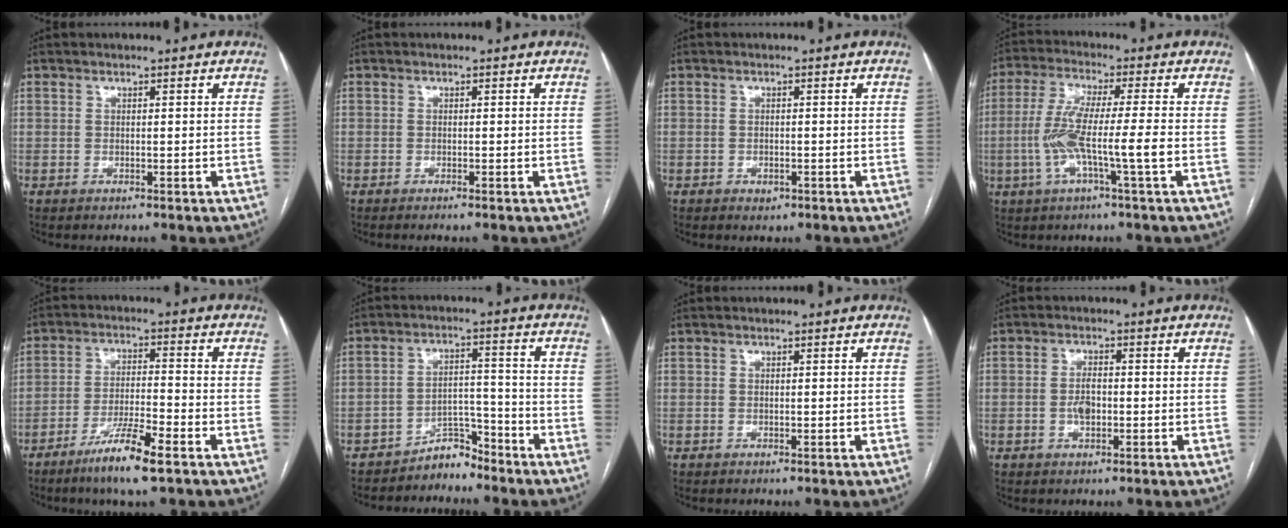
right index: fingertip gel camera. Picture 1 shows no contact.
{"total": 0.8, "force": [-0.6, -0.2, 0.5], "torque": [-0.009, 0.001, -0.011]}
{"total": 1.3, "force": [-0.7, 0.9, 0.7], "torque": [-0.009, 0.002, -0.005]}
{"total": 9.4, "force": [-2.2, -0.2, 9.1], "torque": [-0.186, 0.002, -0.045]}
{"total": 8.7, "force": [-5.5, 0.3, 6.7], "torque": [-0.127, -0.018, -0.100]}
{"total": 4.7, "force": [-4.4, 1.6, 0.5], "torque": [0.002, 0.017, -0.073]}
{"total": 0.0}
{"total": 2.9, "force": [-0.6, 1.4, 2.5], "torque": [-0.050, 0.002, -0.010]}